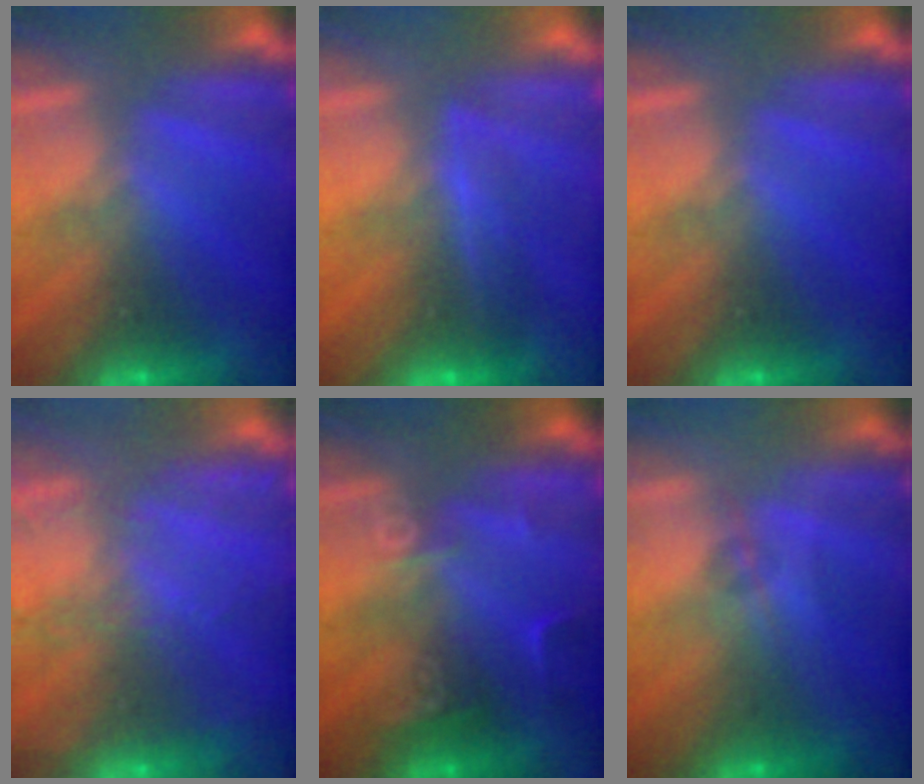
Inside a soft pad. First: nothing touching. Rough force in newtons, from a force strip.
{"total": 1.8}
{"total": 0.0}
{"total": 9.1}
{"total": 2.5}
{"total": 1.7}